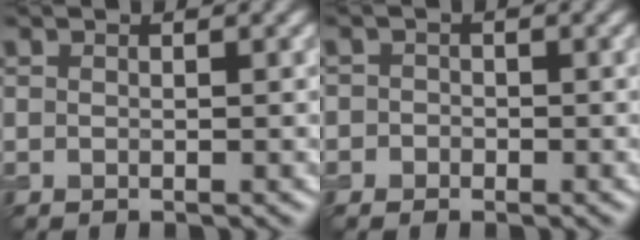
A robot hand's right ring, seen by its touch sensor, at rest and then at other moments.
{"total": 1.5, "force": [-0.2, 1.5, 0.4], "torque": [0.015, 0.005, -0.022]}